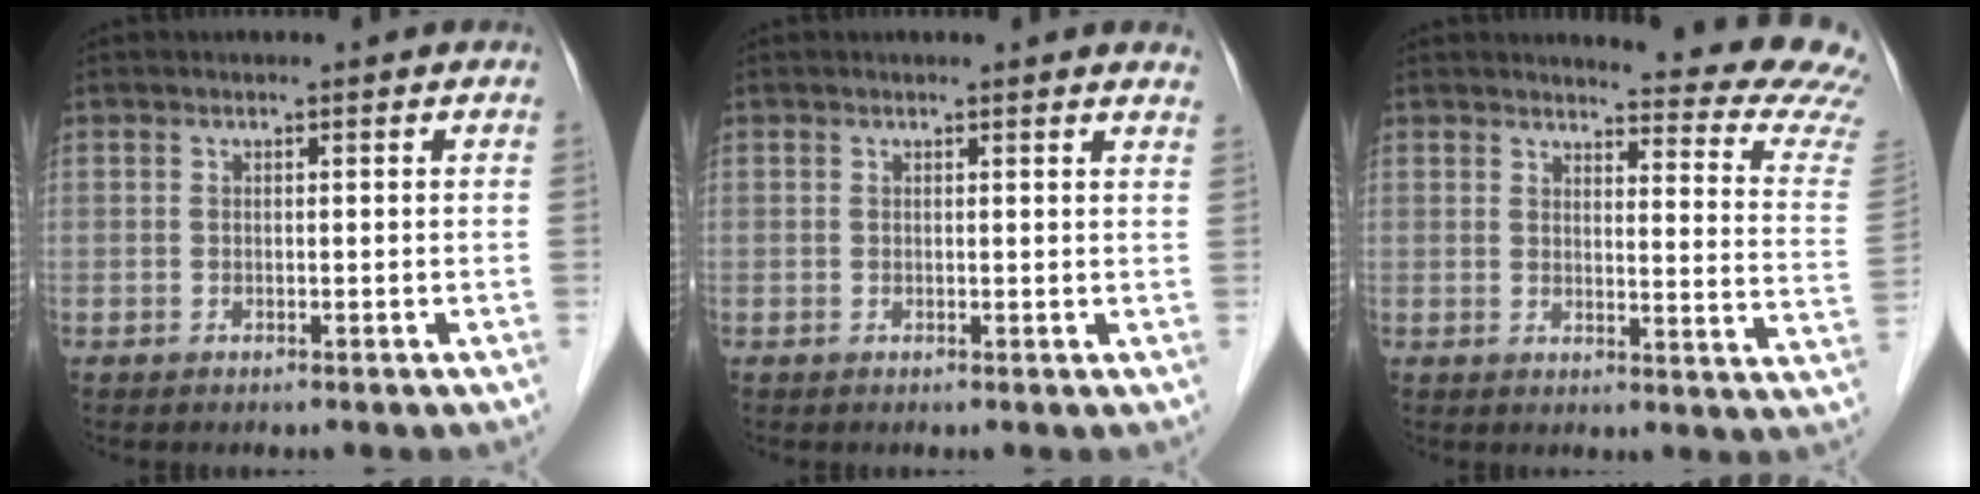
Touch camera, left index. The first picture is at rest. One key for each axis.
{"total": 3.7, "fx": 3.4, "fy": 0.4, "fz": 1.4, "tx": -0.012, "ty": -0.006, "tz": 0.019}
{"total": 16.2, "fx": 15.7, "fy": -0.1, "fz": 3.9, "tx": -0.033, "ty": -0.133, "tz": 0.146}